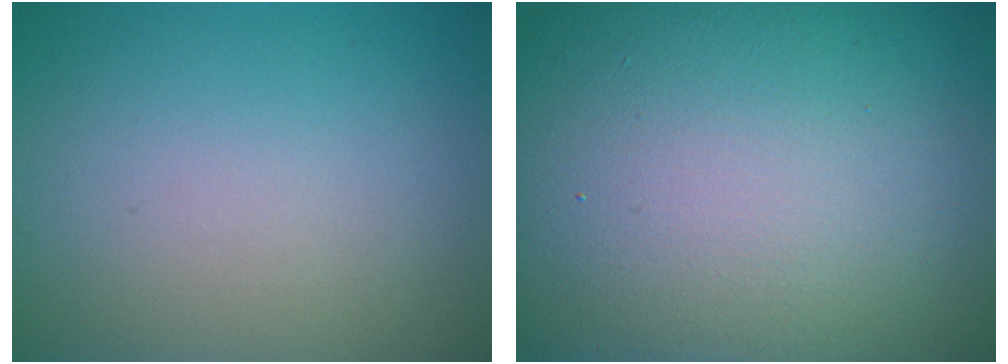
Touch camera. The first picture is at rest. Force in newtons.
{"total": 25.7, "press": 25.6, "slide": 1.1}